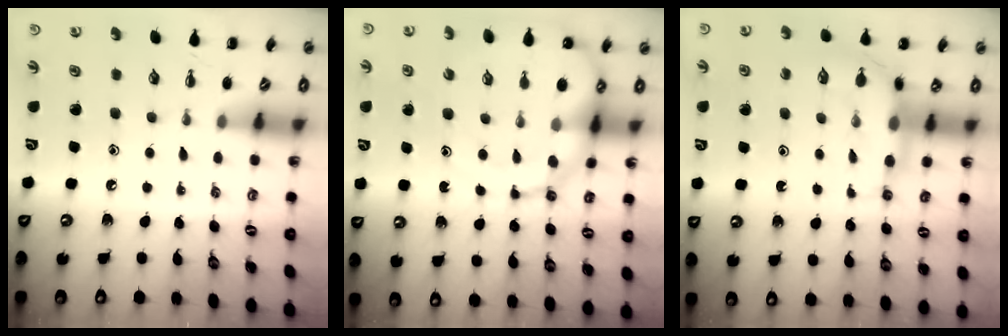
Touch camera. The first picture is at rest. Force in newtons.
{"total": 13.6, "press": 13.2, "slide": 3.1}
{"total": 7.7, "press": 7.6, "slide": 1.1}